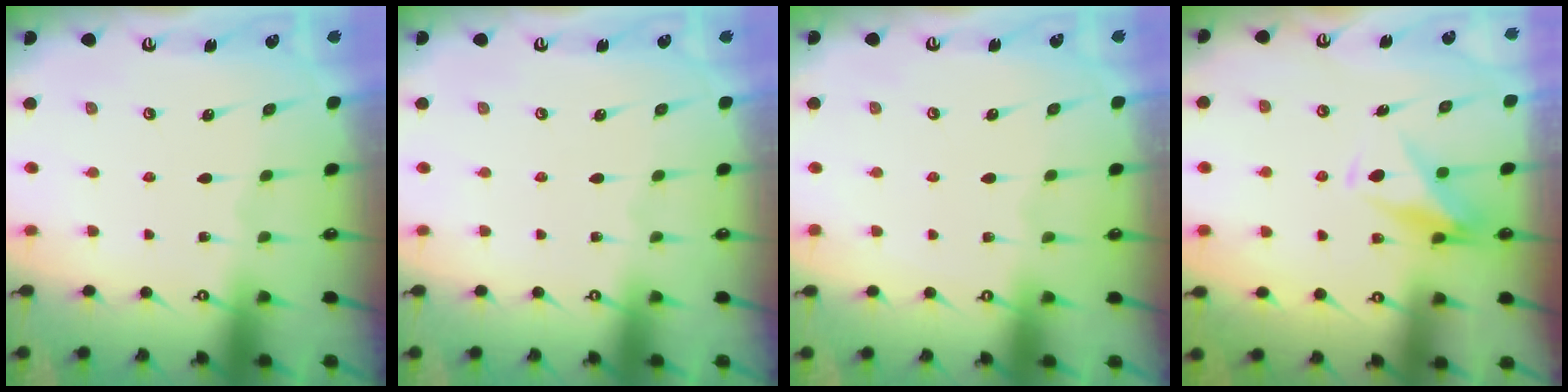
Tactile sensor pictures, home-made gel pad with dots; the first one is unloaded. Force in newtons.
{"total": 0.0}
{"total": 3.9, "press": 3.9, "slide": 0.1}
{"total": 9.9, "press": 9.9, "slide": 0.8}